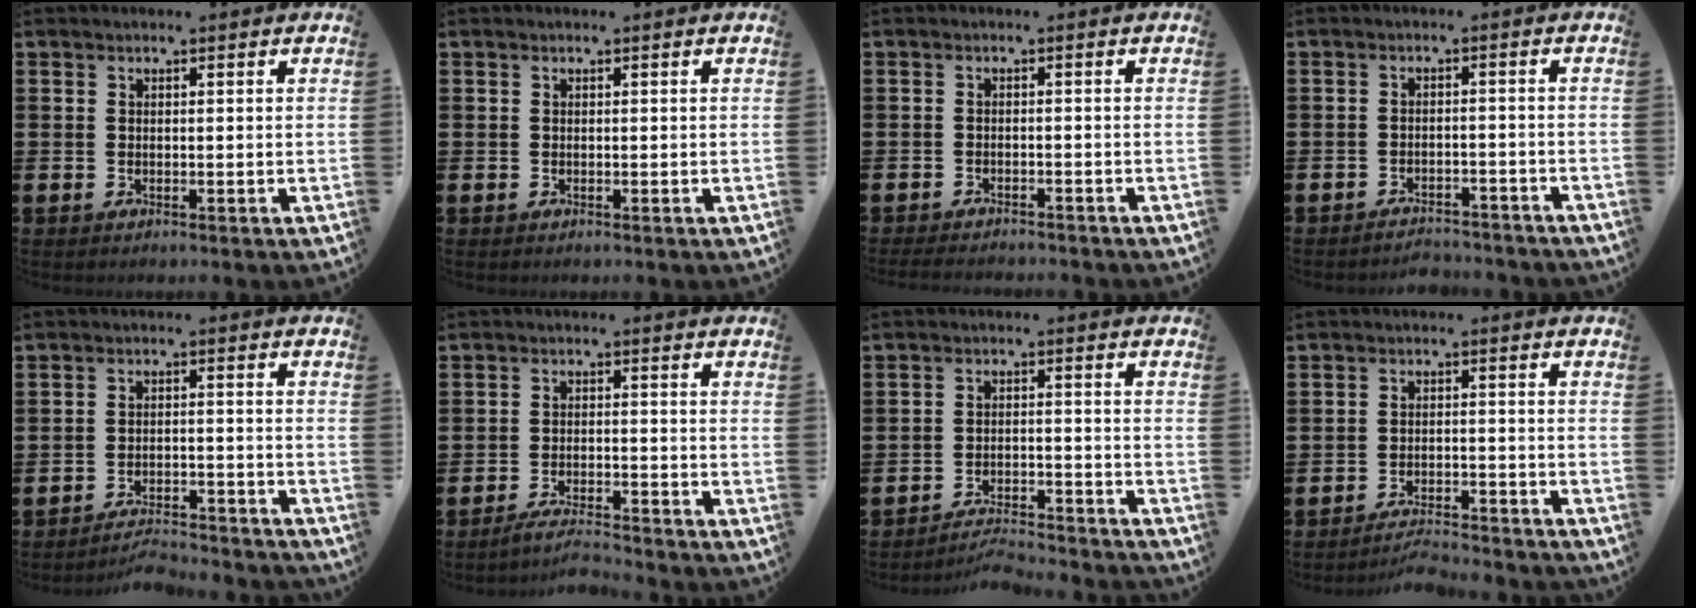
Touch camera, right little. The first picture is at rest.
{"total": 0.0}
{"total": 1.5, "force": [-1.5, 0.0, 0.2], "torque": [-0.006, 0.002, -0.030]}
{"total": 2.5, "force": [-2.5, 0.0, -0.1], "torque": [-0.004, 0.004, -0.055]}
{"total": 3.9, "force": [-3.9, 0.0, 0.3], "torque": [-0.009, 0.002, -0.082]}
{"total": 3.4, "force": [-3.2, -0.1, 1.1], "torque": [-0.018, 0.000, -0.063]}
{"total": 4.0, "force": [-4.0, 0.0, 0.4], "torque": [-0.011, 0.001, -0.084]}
{"total": 3.5, "force": [-3.5, -0.1, 0.4], "torque": [-0.010, 0.001, -0.073]}